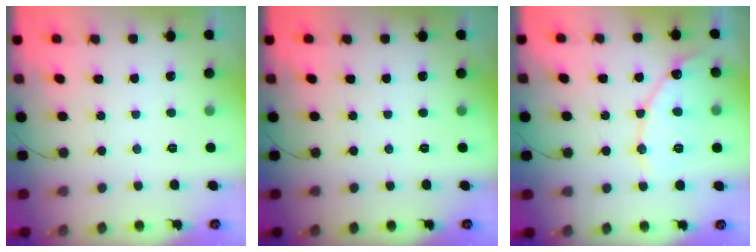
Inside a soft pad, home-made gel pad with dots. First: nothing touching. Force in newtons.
{"total": 0.0}
{"total": 11.5, "press": 11.5, "slide": 0.8}